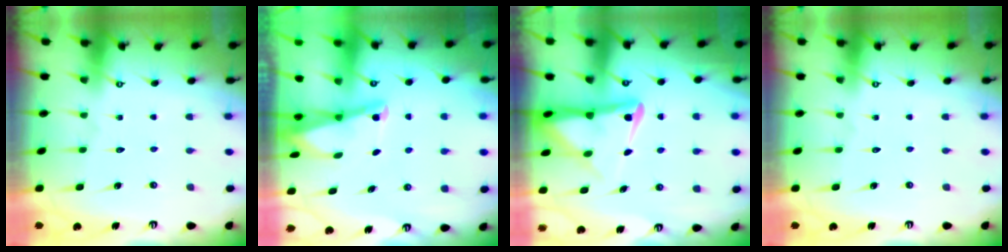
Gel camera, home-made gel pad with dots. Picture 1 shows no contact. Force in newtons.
{"total": 2.0, "press": 2.0, "slide": 0.4}
{"total": 8.6, "press": 8.6, "slide": 0.9}
{"total": 0.0}